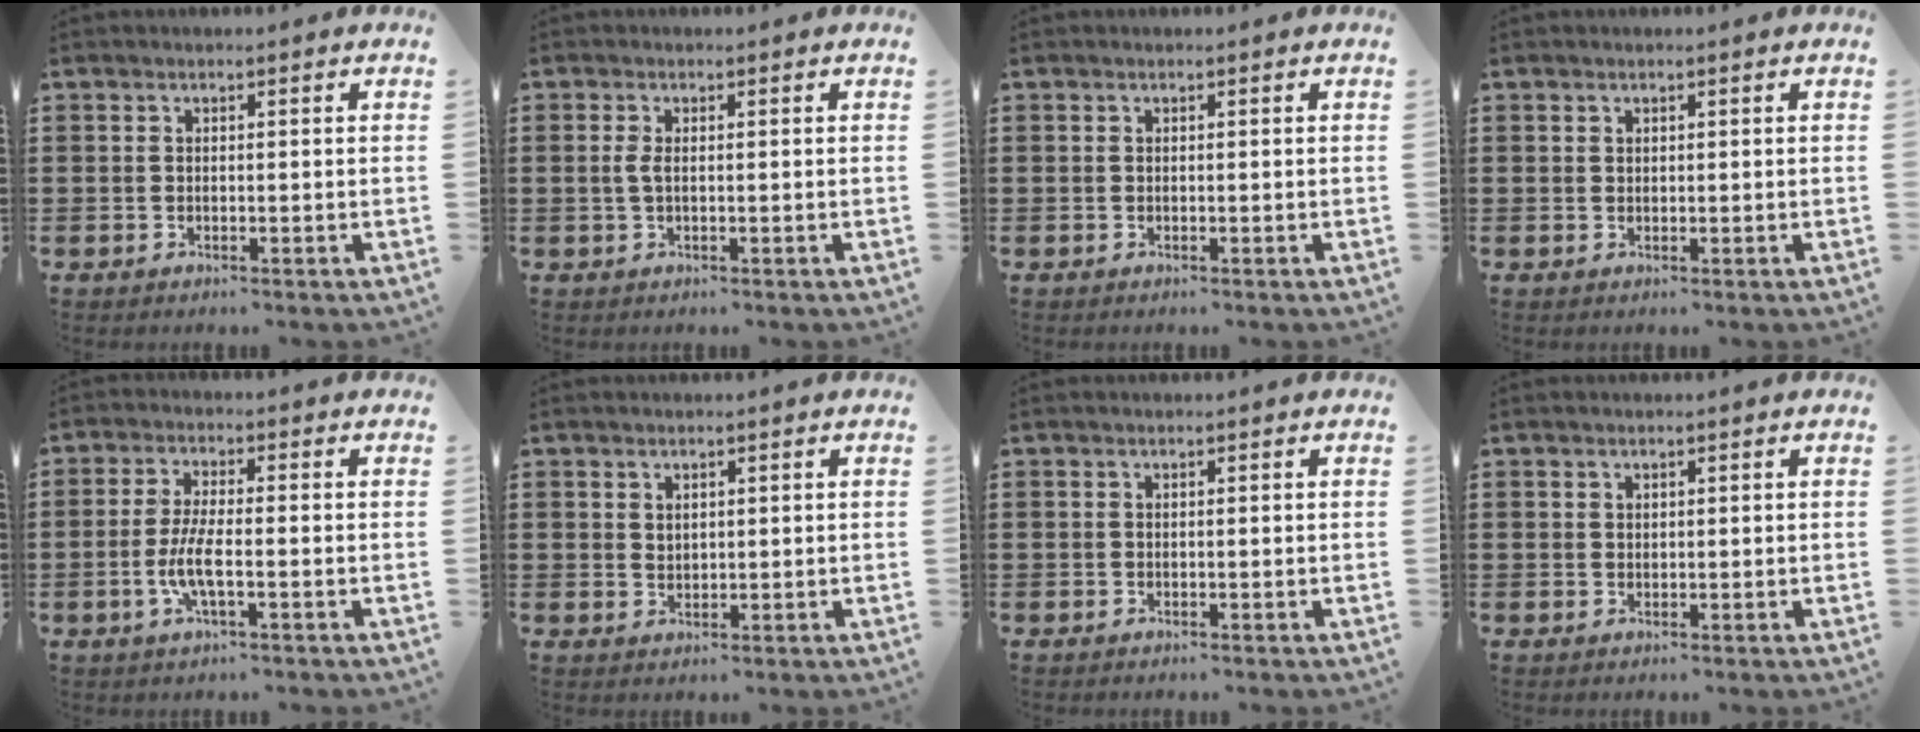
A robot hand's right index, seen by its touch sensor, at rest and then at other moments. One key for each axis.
{"total": 1.9, "fx": 0.0, "fy": 0.7, "fz": 1.7, "tx": -0.042, "ty": -0.001, "tz": -0.003}
{"total": 0.0}
{"total": 0.6, "fx": 0.4, "fy": 0.5, "fz": 0.1, "tx": -0.003, "ty": 0.002, "tz": 0.008}
{"total": 5.5, "fx": -1.7, "fy": 1.3, "fz": 5.1, "tx": -0.113, "ty": -0.007, "tz": -0.038}
{"total": 1.5, "fx": 1.2, "fy": 0.9, "fz": 0.3, "tx": -0.006, "ty": 0.003, "tz": 0.023}
{"total": 0.0}
{"total": 0.8, "fx": 0.5, "fy": 0.6, "fz": 0.1, "tx": -0.004, "ty": 0.002, "tz": 0.011}